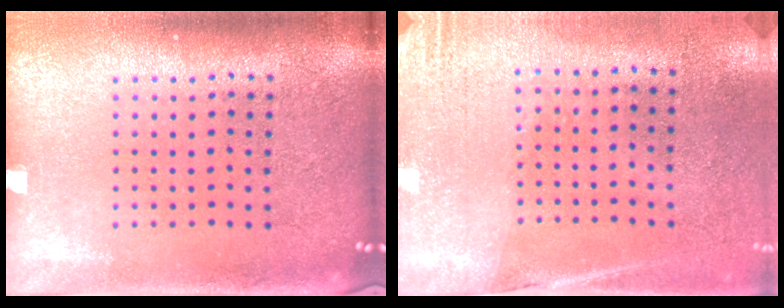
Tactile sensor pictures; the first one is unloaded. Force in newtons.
{"total": 2.6, "press": 2.3, "slide": 1.4}